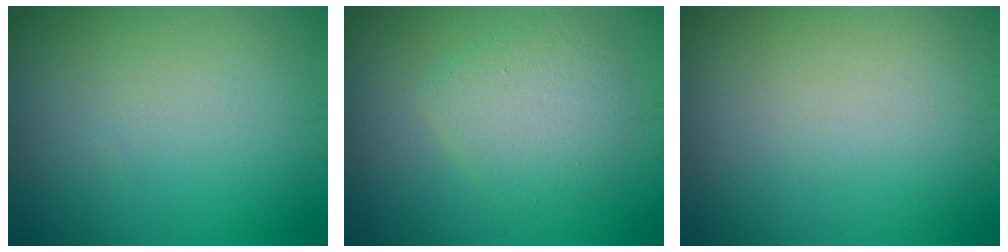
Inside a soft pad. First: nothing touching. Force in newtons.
{"total": 3.6, "press": 3.6, "slide": 0.4}
{"total": 0.0}